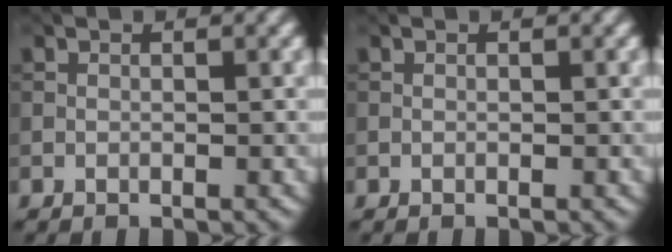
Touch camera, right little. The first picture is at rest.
{"total": 0.0}